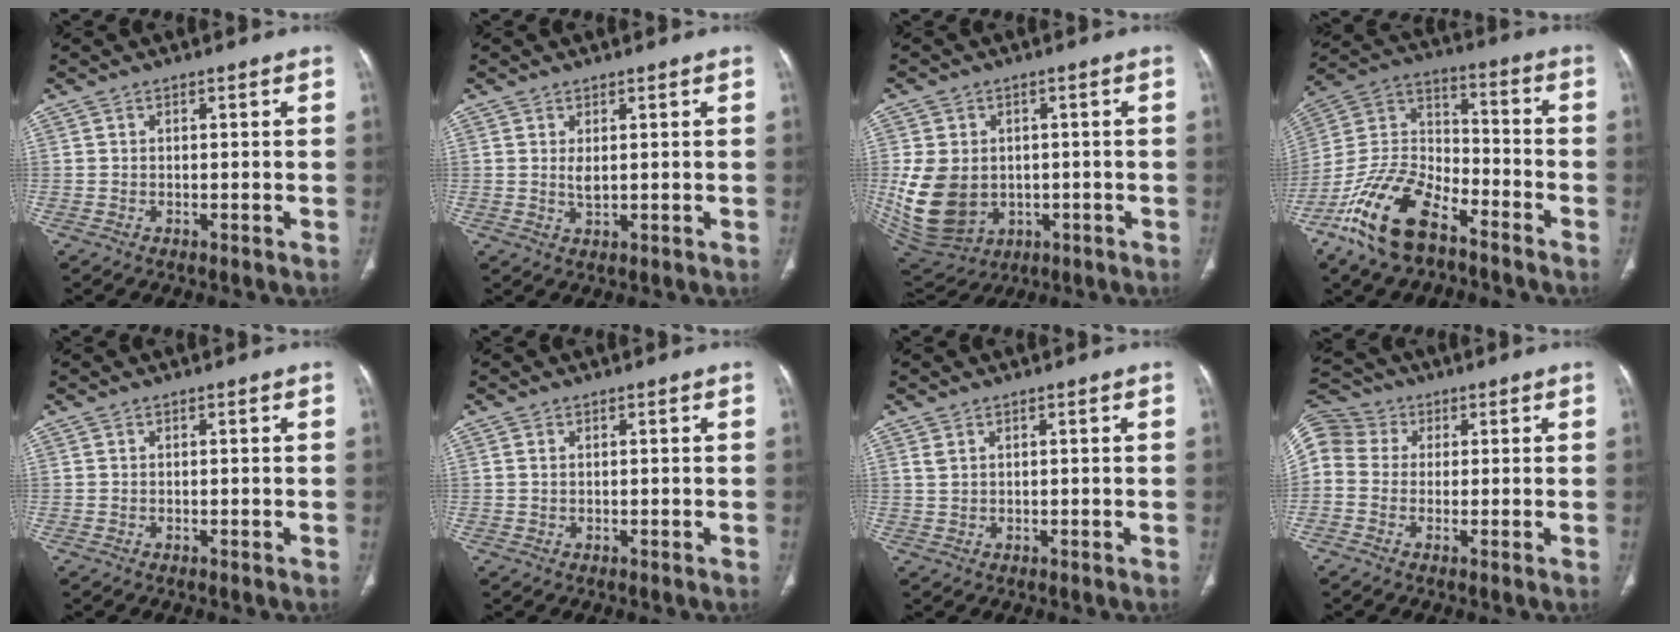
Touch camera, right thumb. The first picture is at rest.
{"total": 2.9, "force": [0.8, 1.3, 2.5], "torque": [-0.039, -0.012, 0.020]}
{"total": 15.4, "force": [-1.3, 12.4, 9.0], "torque": [-0.177, -0.003, 0.010]}
{"total": 18.0, "force": [-11.7, 8.3, 10.9], "torque": [-0.211, 0.063, -0.222]}
{"total": 0.0}
{"total": 0.6, "force": [0.1, 0.4, 0.4], "torque": [-0.008, 0.000, 0.002]}
{"total": 1.2, "force": [0.7, 0.8, 0.7], "torque": [-0.015, 0.003, 0.019]}
{"total": 11.2, "force": [1.3, 9.9, 5.2], "torque": [-0.124, 0.033, 0.014]}